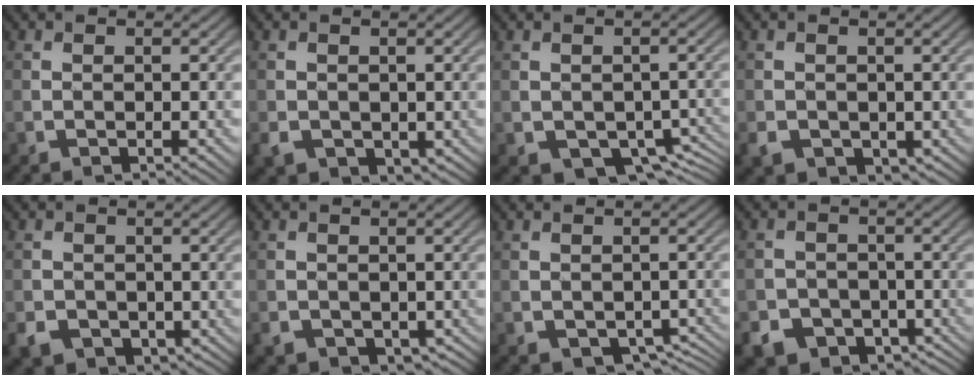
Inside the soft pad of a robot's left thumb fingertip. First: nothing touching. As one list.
[{"total": 2.8, "force": [-0.4, 2.5, 1.4], "torque": [-0.041, -0.015, -0.006]}, {"total": 5.2, "force": [-2.2, 3.6, 3.0], "torque": [-0.054, -0.023, -0.026]}, {"total": 2.9, "force": [-0.7, 2.5, 1.4], "torque": [-0.038, -0.013, -0.013]}, {"total": 3.8, "force": [-1.2, 3.3, 1.6], "torque": [-0.043, -0.011, -0.023]}, {"total": 3.3, "force": [-1.1, 2.8, 1.4], "torque": [-0.039, -0.019, -0.017]}, {"total": 3.3, "force": [-1.3, 2.5, 1.7], "torque": [-0.035, -0.024, -0.010]}, {"total": 8.6, "force": [-5.1, 6.7, 1.9], "torque": [-0.047, -0.027, -0.088]}]